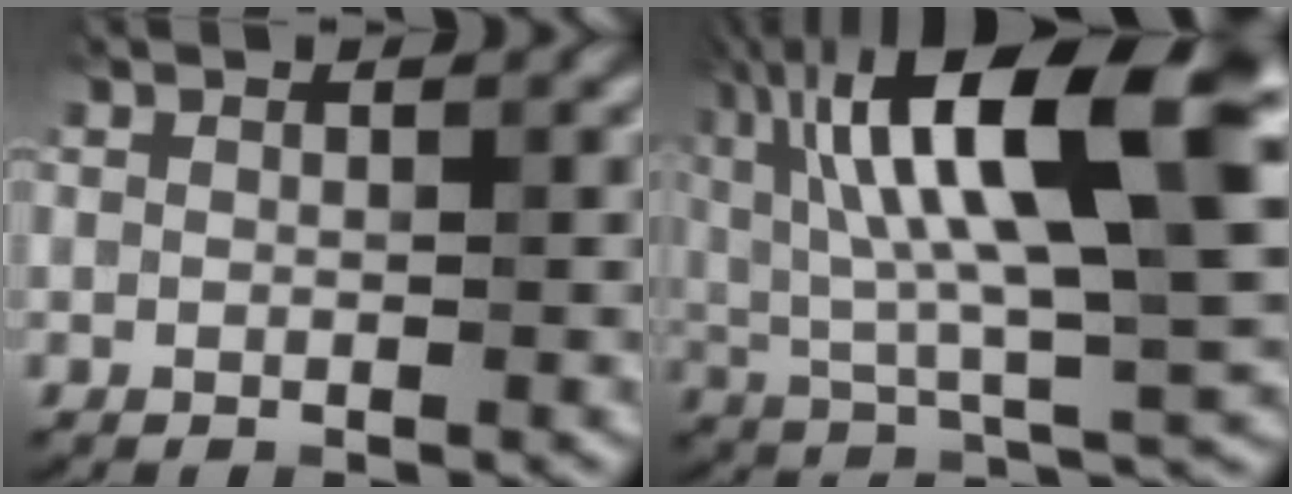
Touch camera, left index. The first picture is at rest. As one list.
[{"total": 15.7, "force": [4.5, 4.8, 14.2], "torque": [-0.244, 0.017, 0.066]}]